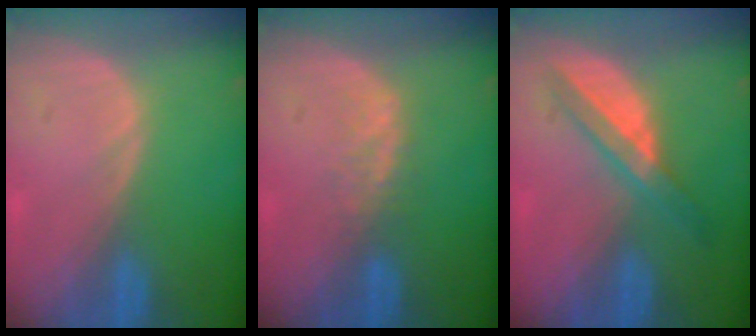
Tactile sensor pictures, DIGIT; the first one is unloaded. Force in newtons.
{"total": 2.3, "press": 2.3, "slide": 0.5}
{"total": 5.9, "press": 5.2, "slide": 2.7}